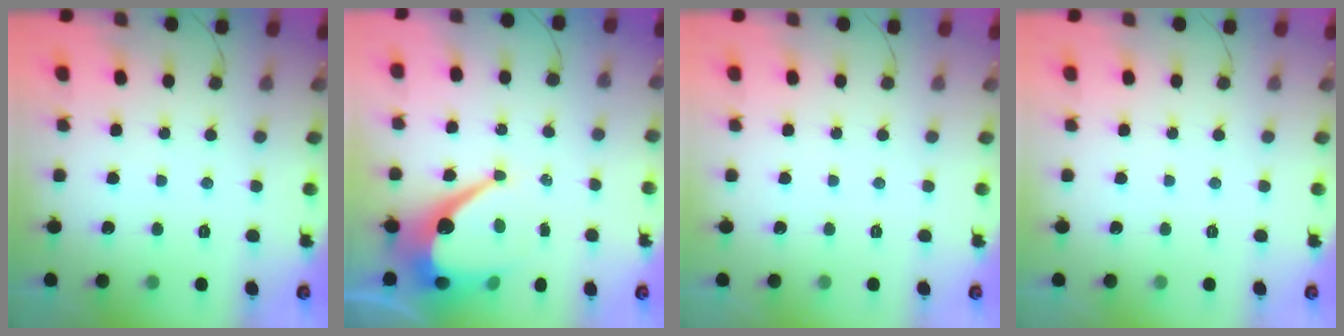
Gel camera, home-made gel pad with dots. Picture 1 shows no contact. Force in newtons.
{"total": 12.3, "press": 12.2, "slide": 0.7}
{"total": 0.0}
{"total": 0.0}